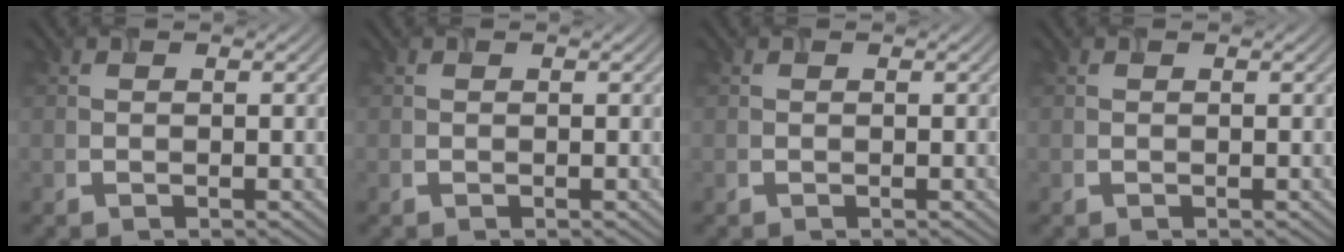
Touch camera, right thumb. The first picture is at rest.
{"total": 0.0}
{"total": 0.0}
{"total": 0.0}